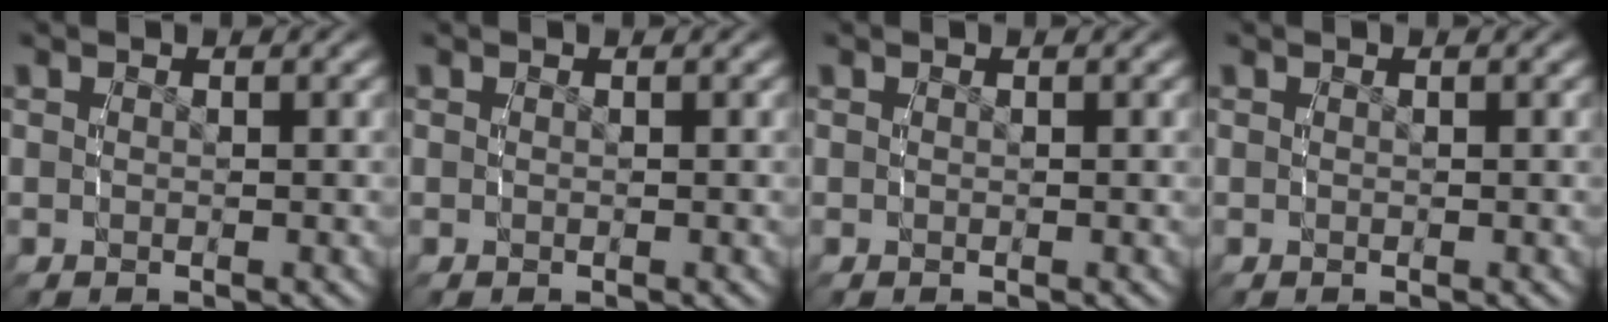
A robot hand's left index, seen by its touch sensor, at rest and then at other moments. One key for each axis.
{"total": 0.0}
{"total": 0.0}
{"total": 0.0}